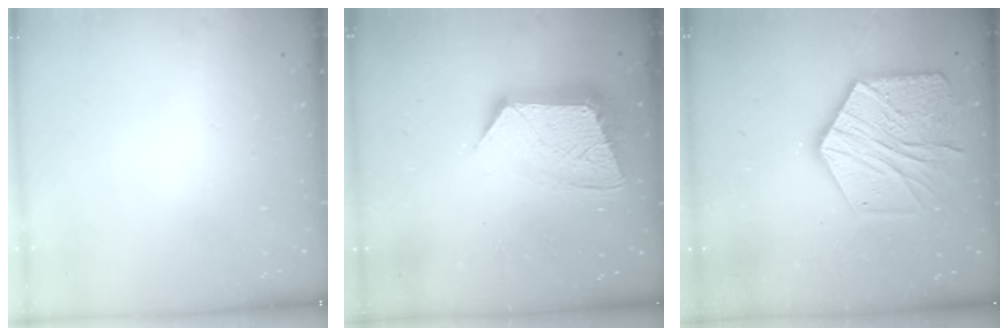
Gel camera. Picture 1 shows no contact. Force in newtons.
{"total": 12.6, "press": 12.6, "slide": 1.0}
{"total": 18.6, "press": 18.6, "slide": 1.4}